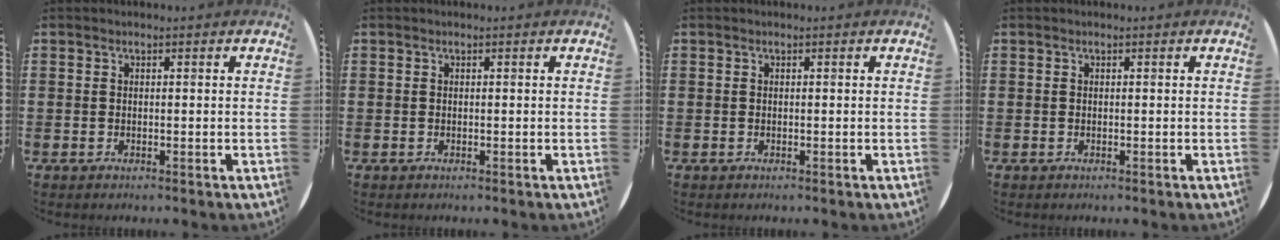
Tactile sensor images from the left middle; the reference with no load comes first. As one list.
[{"total": 0.0}, {"total": 0.0}, {"total": 0.0}]